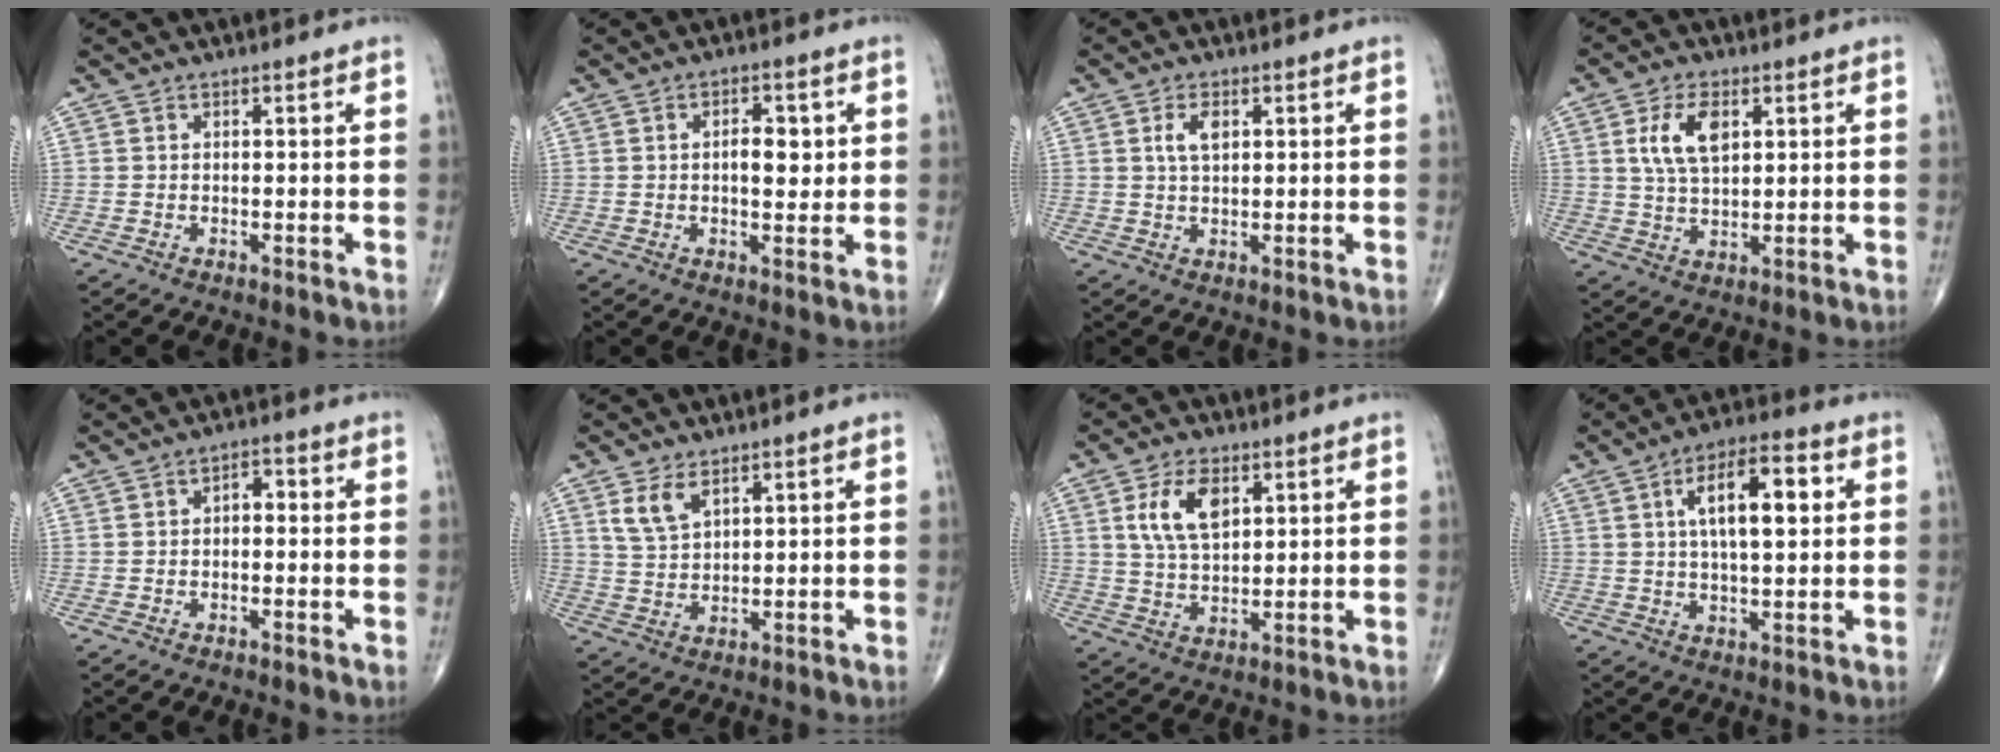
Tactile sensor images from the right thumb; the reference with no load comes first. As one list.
[{"total": 5.1, "force": [0.8, 2.6, 4.3], "torque": [-0.048, -0.002, 0.010]}, {"total": 3.7, "force": [1.2, 1.9, 2.9], "torque": [-0.053, 0.000, 0.023]}, {"total": 8.2, "force": [2.6, 4.4, 6.4], "torque": [-0.116, -0.006, 0.052]}, {"total": 2.5, "force": [-0.1, 1.6, 1.9], "torque": [-0.014, 0.010, -0.010]}, {"total": 5.0, "force": [2.9, 2.6, 3.2], "torque": [-0.057, -0.012, 0.063]}, {"total": 8.9, "force": [3.2, 4.8, 6.8], "torque": [-0.119, -0.008, 0.065]}, {"total": 12.0, "force": [3.0, 4.8, 10.6], "torque": [-0.161, 0.009, 0.045]}]